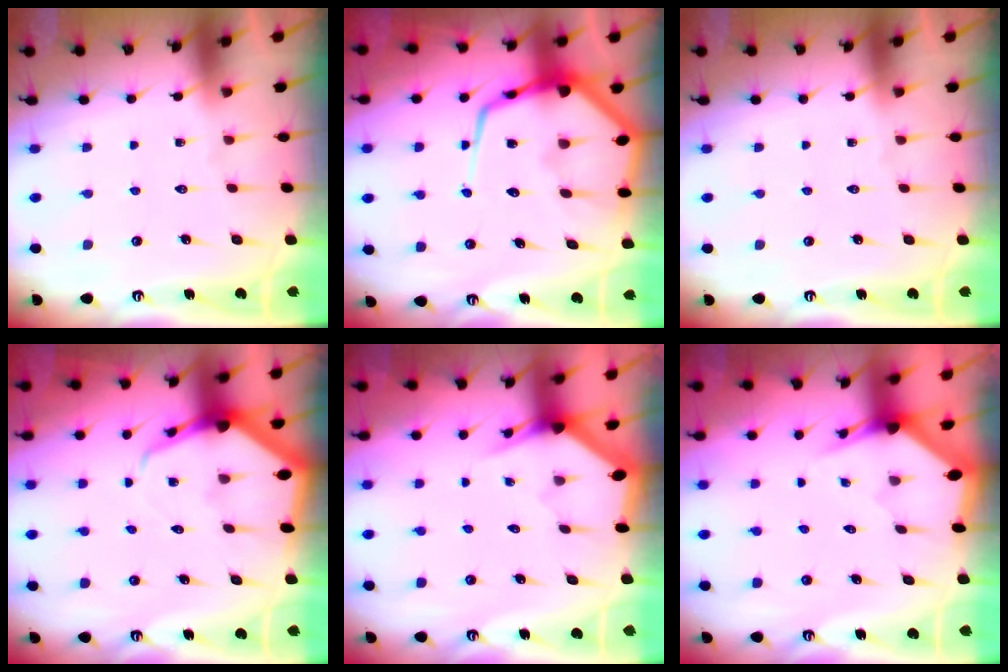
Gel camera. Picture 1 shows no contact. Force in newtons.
{"total": 15.3, "press": 15.3, "slide": 1.6}
{"total": 0.0}
{"total": 6.7, "press": 6.6, "slide": 0.8}
{"total": 3.0, "press": 3.0, "slide": 0.0}
{"total": 2.9, "press": 2.9, "slide": 0.2}